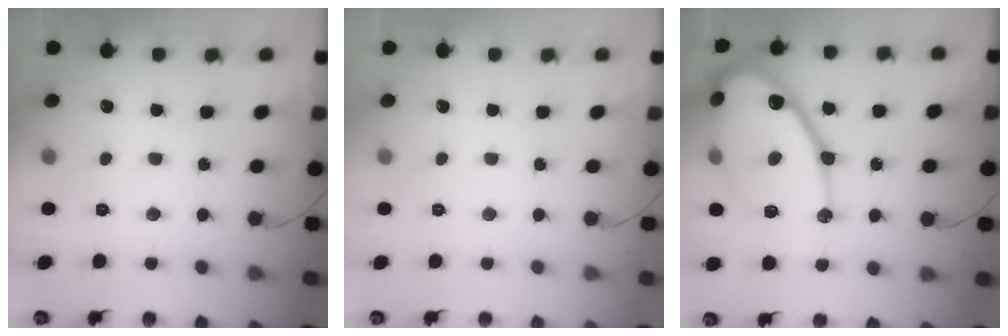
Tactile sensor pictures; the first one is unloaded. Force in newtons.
{"total": 0.0}
{"total": 22.9, "press": 22.8, "slide": 2.2}